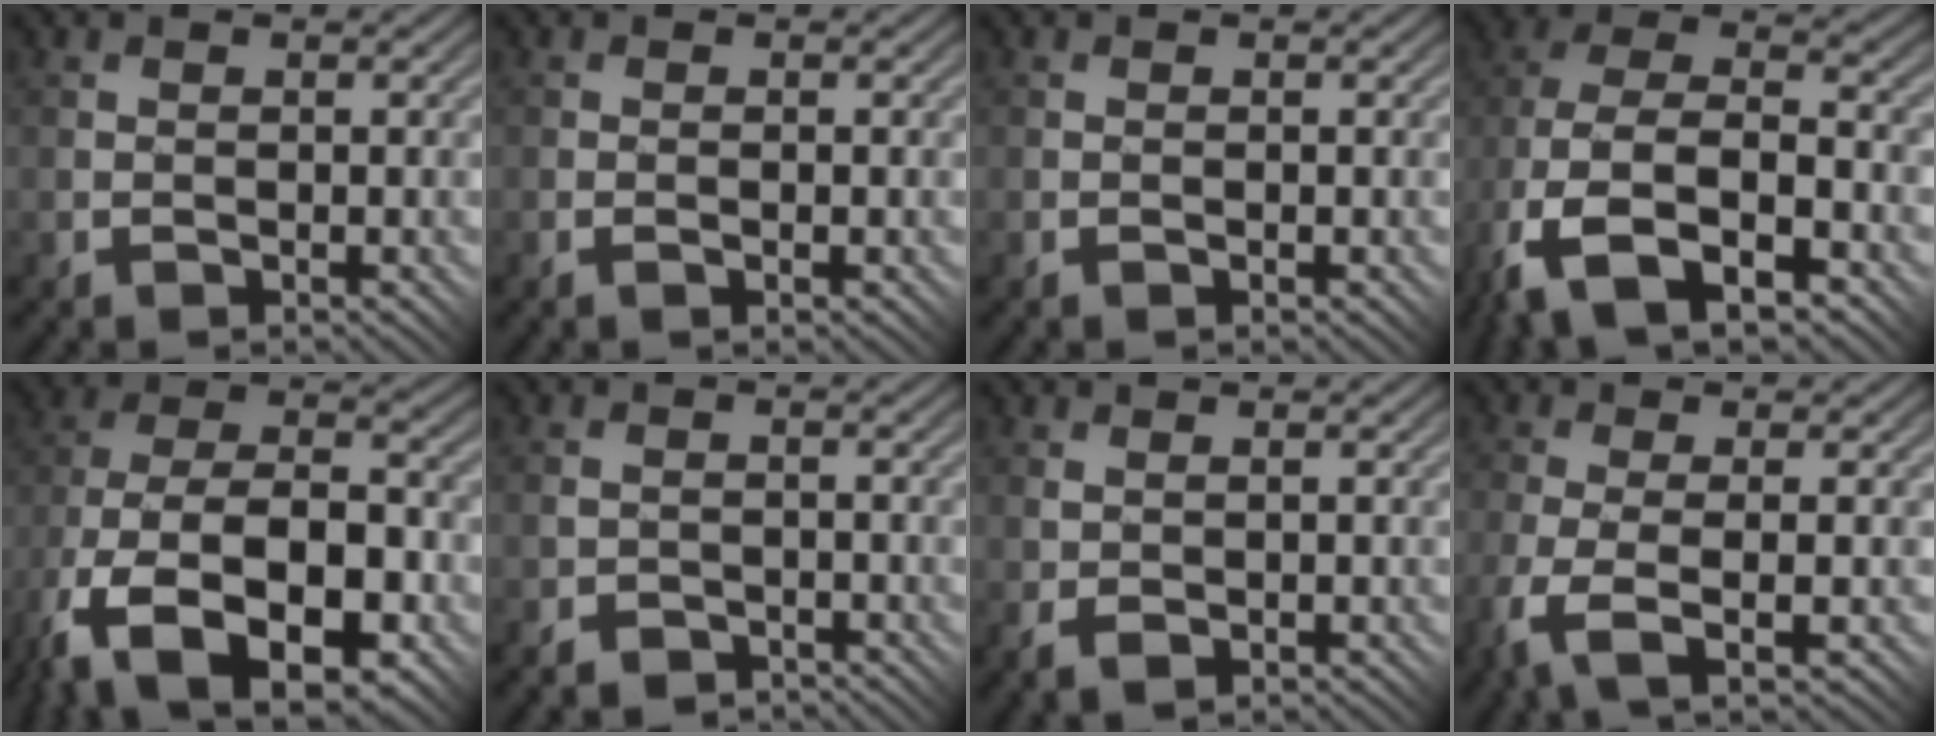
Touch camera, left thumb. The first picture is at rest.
{"total": 0.9, "force": [-0.4, 0.0, 0.8], "torque": [-0.012, 0.002, -0.004]}
{"total": 0.0}
{"total": 13.3, "force": [-7.2, 6.3, 9.3], "torque": [-0.212, -0.018, -0.143]}
{"total": 15.4, "force": [-8.3, 7.8, 10.4], "torque": [-0.206, -0.009, -0.156]}
{"total": 1.7, "force": [-1.4, 0.9, 0.3], "torque": [-0.009, 0.001, -0.034]}
{"total": 2.1, "force": [0.0, 1.0, 1.8], "torque": [-0.039, -0.003, 0.004]}
{"total": 5.8, "force": [-2.5, 1.8, 5.0], "torque": [-0.126, -0.010, -0.047]}